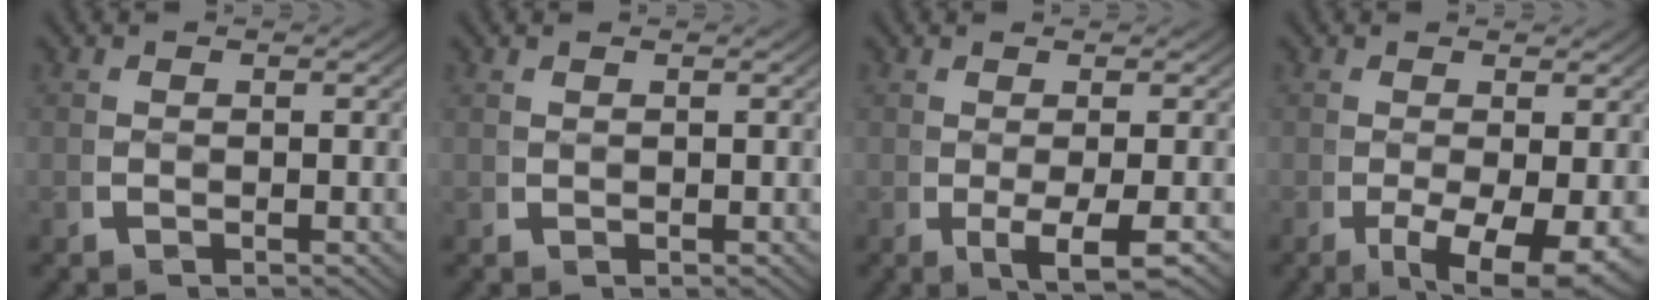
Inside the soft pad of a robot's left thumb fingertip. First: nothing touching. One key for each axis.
{"total": 0.0}
{"total": 3.8, "fx": -0.7, "fy": 1.3, "fz": 3.5, "tx": -0.069, "ty": -0.016, "tz": -0.002}
{"total": 6.1, "fx": -1.4, "fy": 3.0, "fz": 5.1, "tx": -0.092, "ty": -0.035, "tz": -0.005}